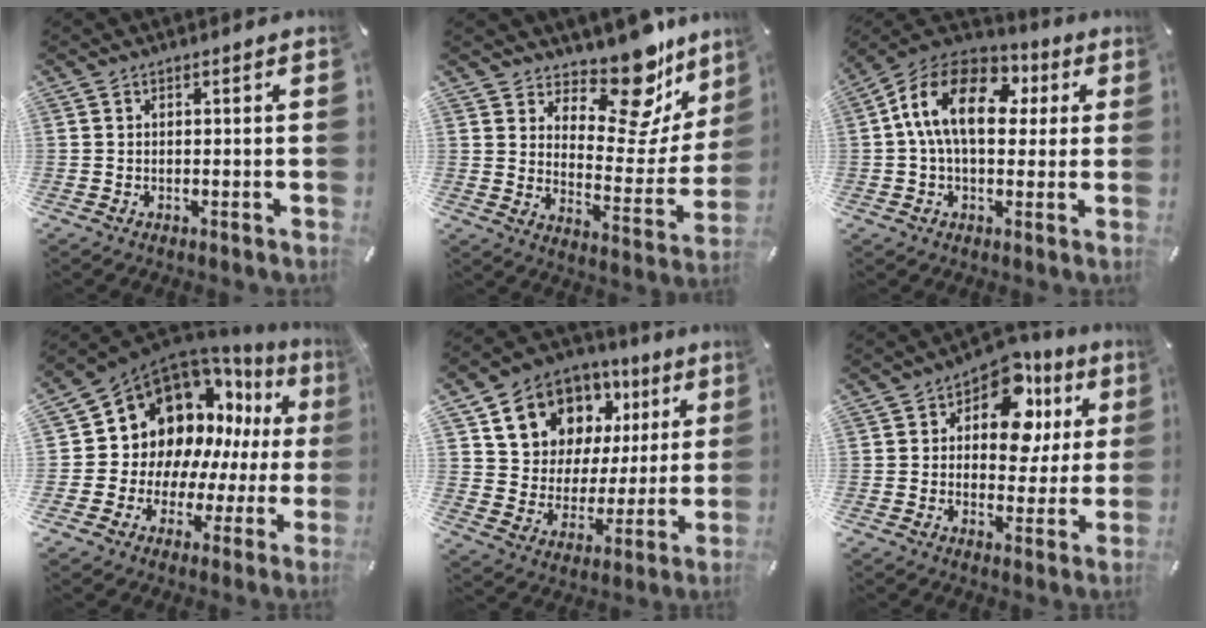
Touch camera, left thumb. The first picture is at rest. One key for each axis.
{"total": 16.6, "fx": 13.1, "fy": 7.0, "fz": 7.4, "tx": -0.094, "ty": -0.117, "tz": 0.220}
{"total": 16.0, "fx": 2.7, "fy": 10.4, "fz": 11.9, "tx": -0.220, "ty": 0.013, "tz": 0.046}
{"total": 14.3, "fx": 7.7, "fy": 11.1, "fz": 4.6, "tx": -0.083, "ty": -0.087, "tz": 0.155}
{"total": 13.0, "fx": 7.8, "fy": 9.8, "fz": 3.3, "tx": -0.077, "ty": -0.057, "tz": 0.149}
{"total": 13.9, "fx": 5.7, "fy": 8.9, "fz": 9.1, "tx": -0.131, "ty": -0.022, "tz": 0.099}